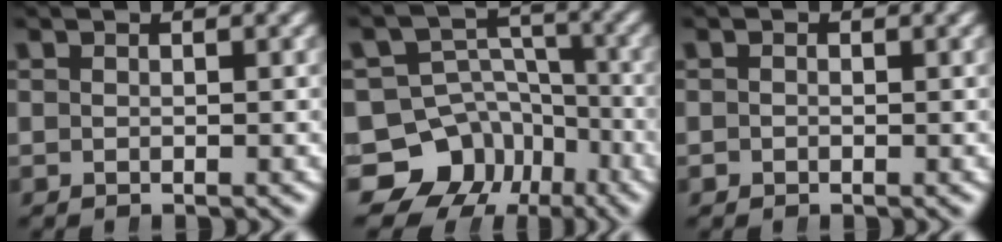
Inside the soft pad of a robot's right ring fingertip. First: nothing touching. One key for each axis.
{"total": 16.7, "fx": -6.3, "fy": 14.4, "fz": 5.9, "tx": -0.117, "ty": -0.072, "tz": -0.090}
{"total": 0.6, "fx": -0.4, "fy": 0.5, "fz": 0.1, "tx": -0.002, "ty": -0.007, "tz": -0.001}